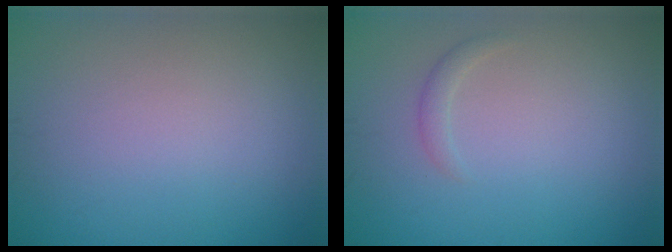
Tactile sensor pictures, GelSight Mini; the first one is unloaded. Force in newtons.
{"total": 0.9, "press": 0.9, "slide": 0.1}